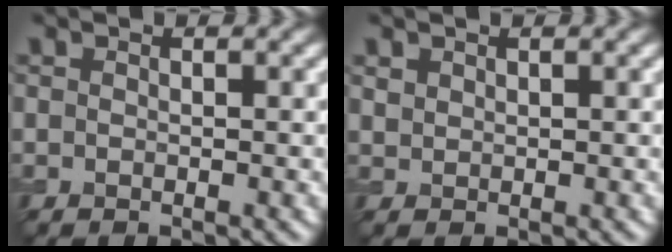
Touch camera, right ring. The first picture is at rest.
{"total": 0.9, "force": [0.6, 0.6, 0.1], "torque": [-0.005, -0.001, 0.017]}